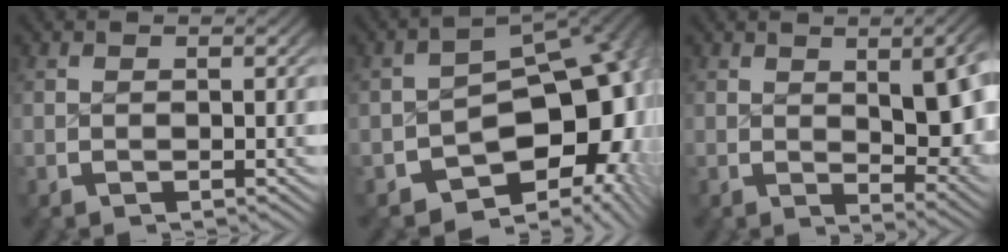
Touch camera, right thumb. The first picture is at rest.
{"total": 16.8, "force": [-2.2, 10.9, 12.6], "torque": [-0.185, -0.029, -0.033]}
{"total": 7.8, "force": [0.3, 3.5, 7.0], "torque": [-0.085, -0.015, 0.018]}